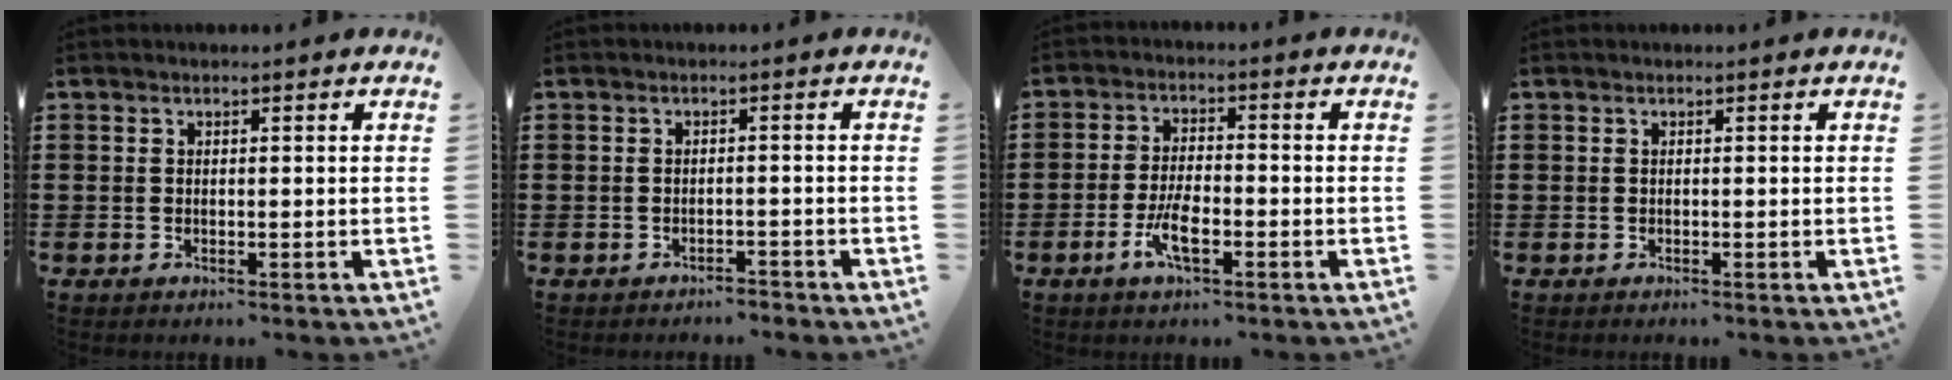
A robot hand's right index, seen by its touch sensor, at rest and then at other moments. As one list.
[{"total": 1.6, "force": [-1.6, 0.2, 0.0], "torque": [-0.007, 0.001, -0.035]}, {"total": 5.6, "force": [-2.5, 1.9, 4.7], "torque": [-0.103, -0.005, -0.050]}, {"total": 0.0}]